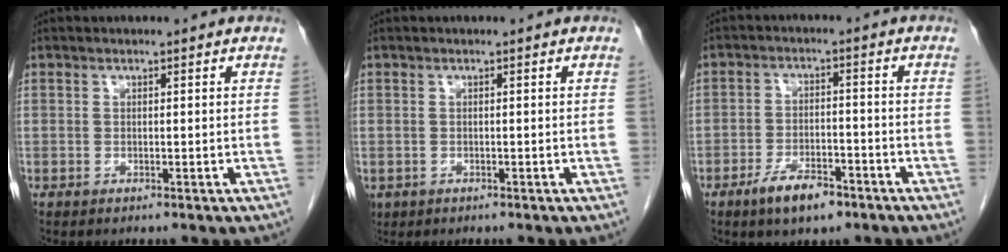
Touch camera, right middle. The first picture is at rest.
{"total": 2.1, "force": [-1.0, 1.7, 0.7], "torque": [-0.020, -0.001, -0.011]}
{"total": 6.3, "force": [-4.2, 2.3, 4.1], "torque": [-0.078, -0.002, -0.068]}